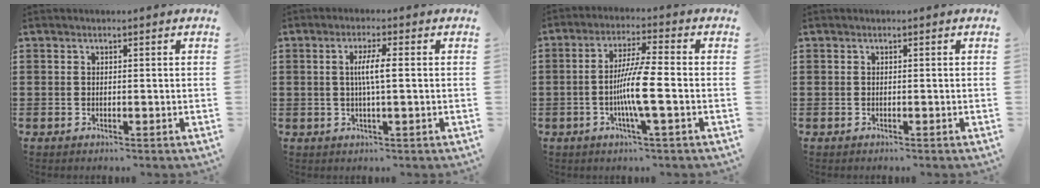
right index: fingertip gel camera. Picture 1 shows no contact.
{"total": 3.8, "force": [0.1, 0.2, 3.8], "torque": [-0.071, -0.002, -0.001]}
{"total": 7.9, "force": [-1.8, 0.4, 7.6], "torque": [-0.158, -0.015, -0.042]}
{"total": 0.0}